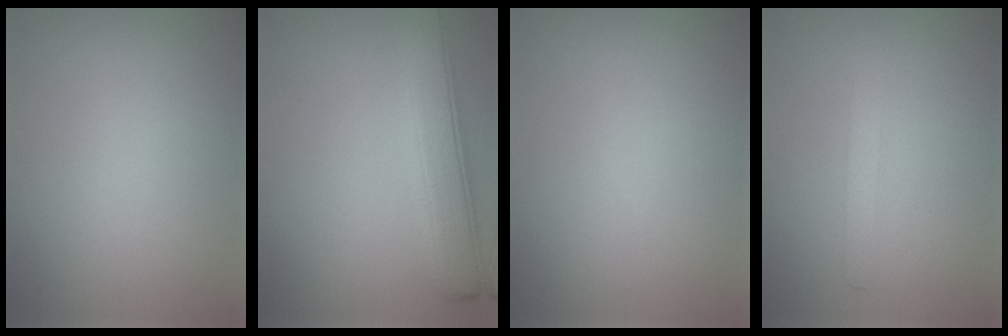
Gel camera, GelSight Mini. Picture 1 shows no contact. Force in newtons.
{"total": 5.4, "press": 5.4, "slide": 0.5}
{"total": 0.0}
{"total": 1.3, "press": 1.3, "slide": 0.1}